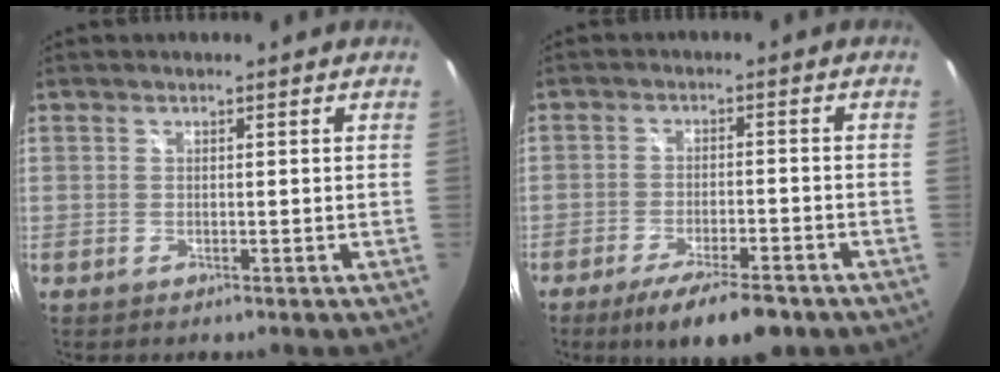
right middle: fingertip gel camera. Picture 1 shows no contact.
{"total": 10.4, "force": [-7.5, 2.5, 6.7], "torque": [-0.135, -0.022, -0.119]}